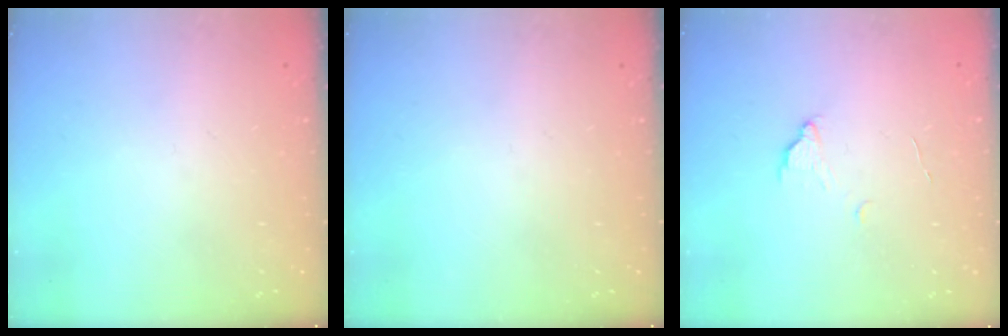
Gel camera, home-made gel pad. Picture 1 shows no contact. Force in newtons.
{"total": 0.0}
{"total": 3.4, "press": 3.4, "slide": 0.3}